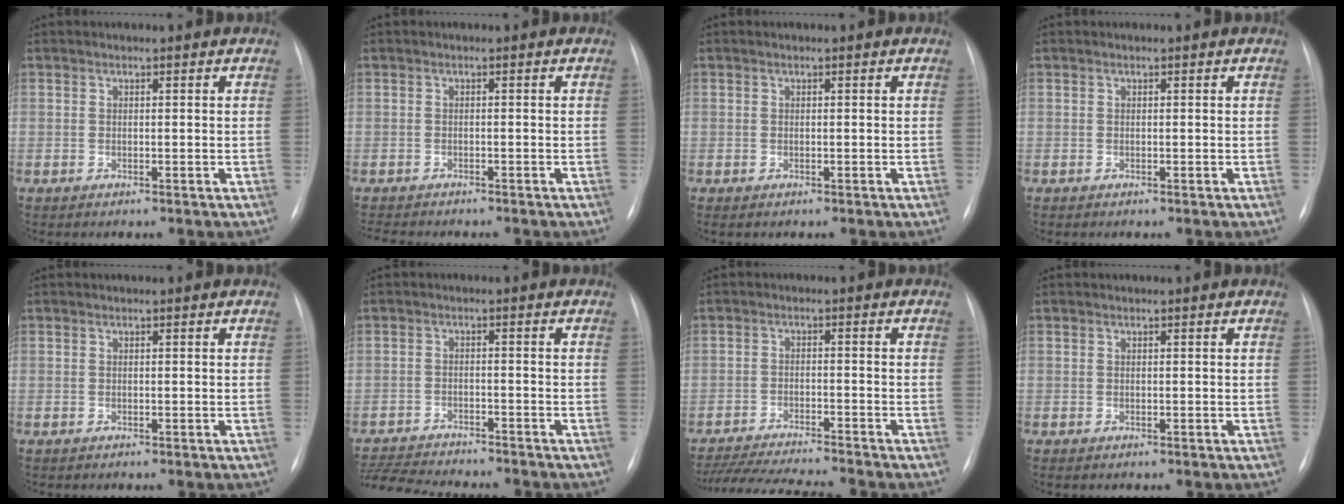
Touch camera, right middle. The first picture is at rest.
{"total": 5.4, "force": [-4.8, 1.0, 2.2], "torque": [-0.032, -0.008, -0.069]}
{"total": 0.0}
{"total": 0.0}
{"total": 0.0}
{"total": 12.8, "force": [-11.9, 1.5, 4.5], "torque": [-0.083, -0.009, -0.174]}
{"total": 11.7, "force": [-10.9, 0.0, 4.2], "torque": [-0.072, -0.010, -0.171]}
{"total": 0.0}